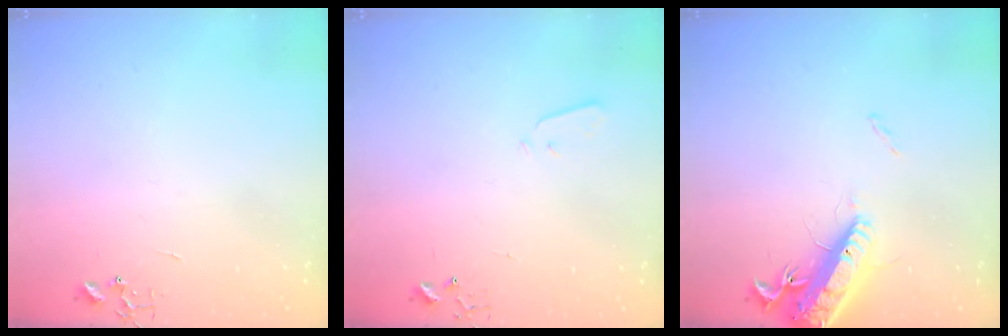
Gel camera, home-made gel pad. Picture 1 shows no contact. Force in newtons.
{"total": 2.1, "press": 2.0, "slide": 0.4}
{"total": 16.7, "press": 16.2, "slide": 4.1}